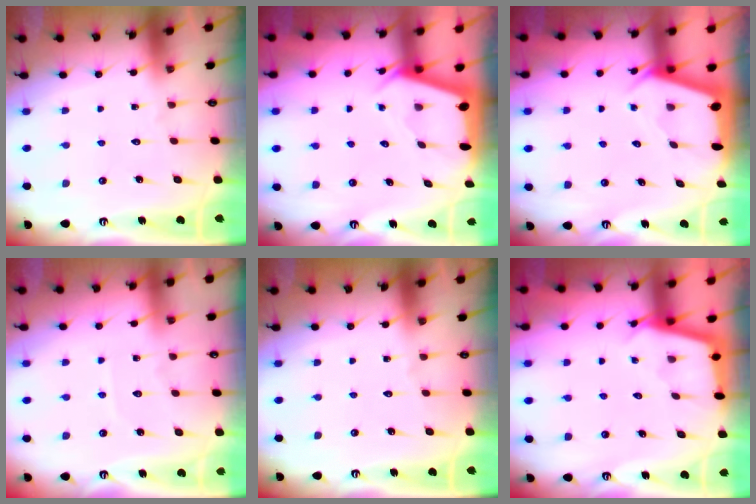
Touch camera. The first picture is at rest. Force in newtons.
{"total": 2.5, "press": 2.5, "slide": 0.3}
{"total": 2.5, "press": 2.5, "slide": 0.3}
{"total": 2.9, "press": 2.9, "slide": 0.4}
{"total": 0.0}
{"total": 2.7, "press": 2.7, "slide": 0.3}